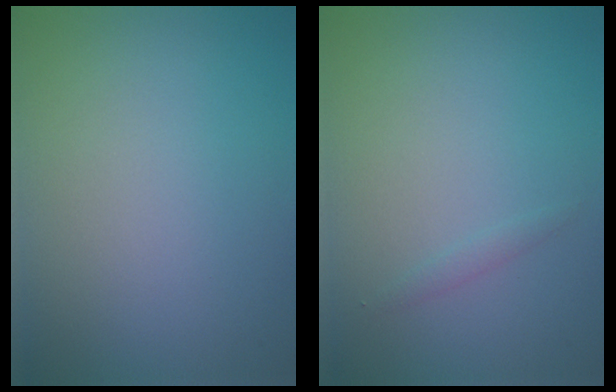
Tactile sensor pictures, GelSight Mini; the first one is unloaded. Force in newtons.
{"total": 0.5, "press": 0.5, "slide": 0.1}